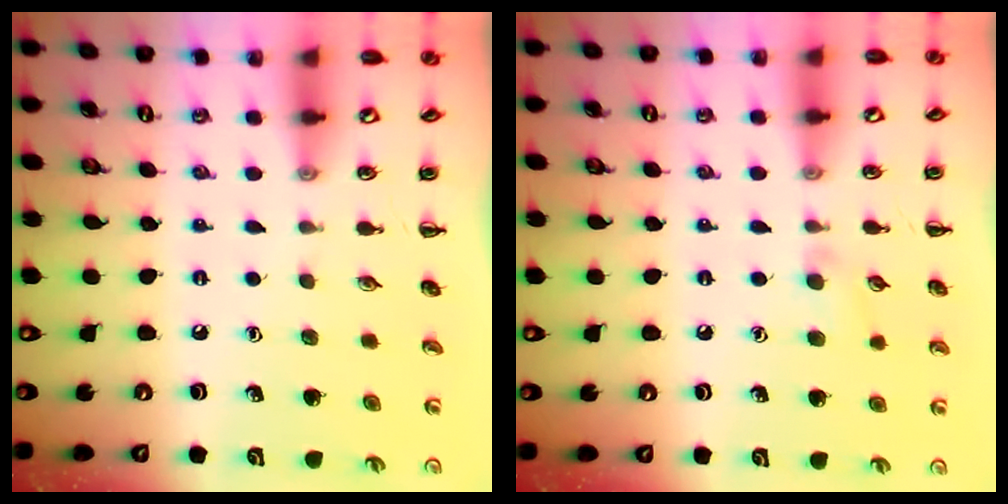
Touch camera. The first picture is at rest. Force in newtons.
{"total": 6.2, "press": 5.9, "slide": 2.0}